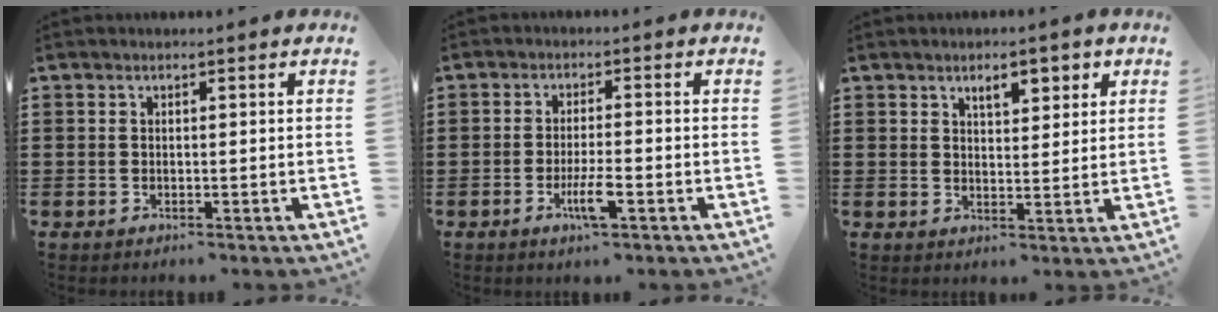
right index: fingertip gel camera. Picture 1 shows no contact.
{"total": 4.6, "force": [-2.0, 0.7, 4.1], "torque": [-0.080, -0.008, -0.036]}
{"total": 3.8, "force": [2.2, 1.7, 2.5], "torque": [-0.034, -0.001, 0.032]}